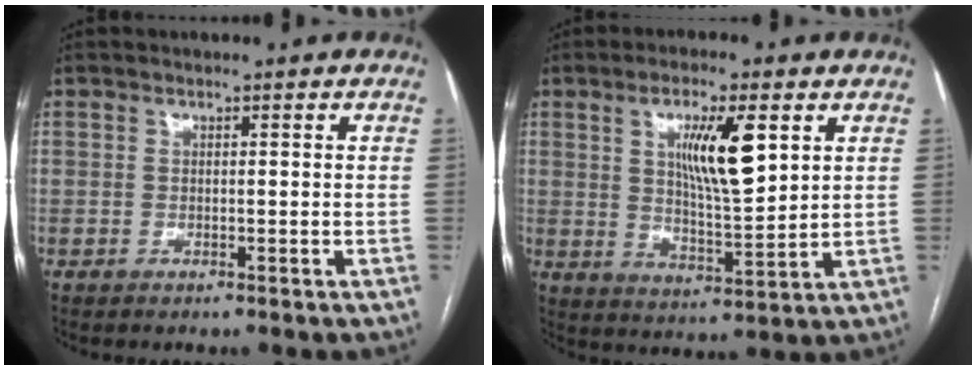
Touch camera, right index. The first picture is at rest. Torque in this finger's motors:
{"motor_torque": [0.36, 0.14, 0.36, 0.14]}